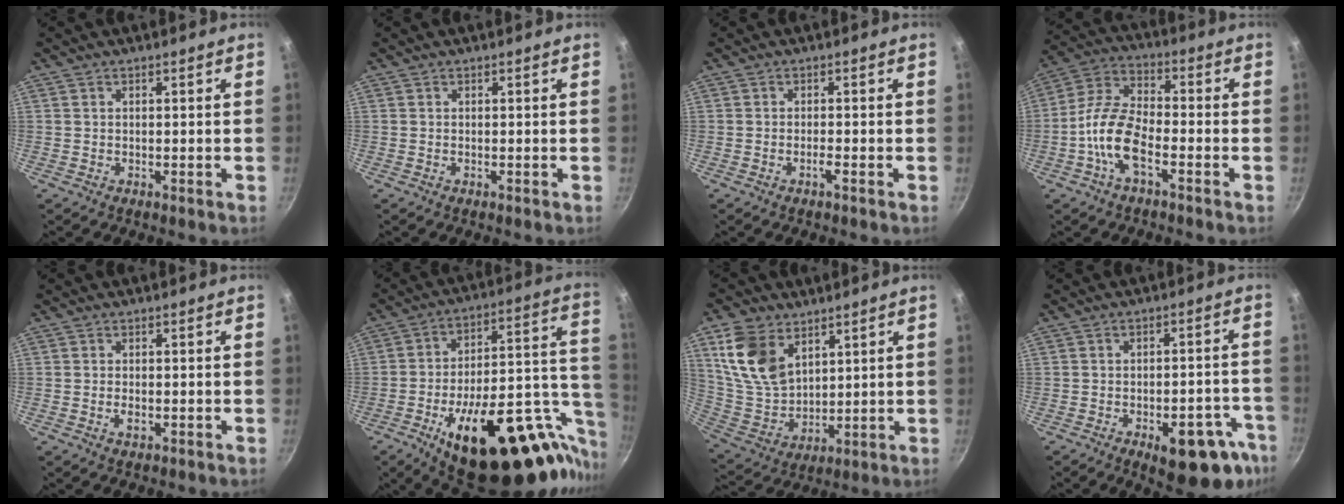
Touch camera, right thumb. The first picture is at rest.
{"total": 0.0}
{"total": 1.3, "force": [-0.7, 0.1, 1.0], "torque": [-0.025, 0.006, -0.016]}
{"total": 11.1, "force": [-4.2, 4.9, 9.1], "torque": [-0.178, 0.036, -0.097]}
{"total": 1.7, "force": [-0.5, 0.9, 1.4], "torque": [-0.028, -0.001, -0.009]}
{"total": 34.1, "force": [-13.4, 15.5, 27.2], "torque": [-0.320, 0.054, -0.182]}
{"total": 14.2, "force": [6.8, 9.2, 8.4], "torque": [-0.145, -0.030, 0.148]}
{"total": 14.5, "force": [-7.3, 6.4, 10.8], "torque": [-0.078, 0.035, -0.087]}